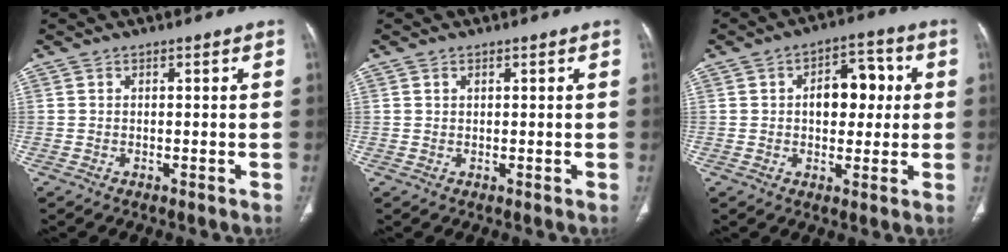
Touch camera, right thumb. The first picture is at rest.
{"total": 0.7, "force": [0.4, 0.5, 0.3], "torque": [-0.004, -0.002, 0.008]}
{"total": 9.6, "force": [1.2, 6.1, 7.3], "torque": [-0.071, 0.019, 0.016]}